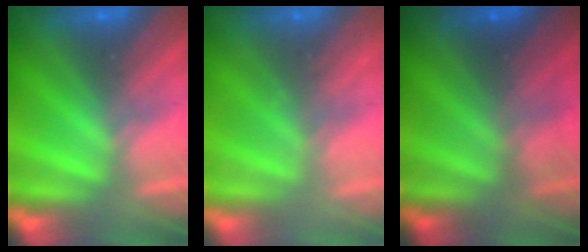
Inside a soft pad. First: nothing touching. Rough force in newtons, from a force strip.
{"total": 2.3}
{"total": 2.9}